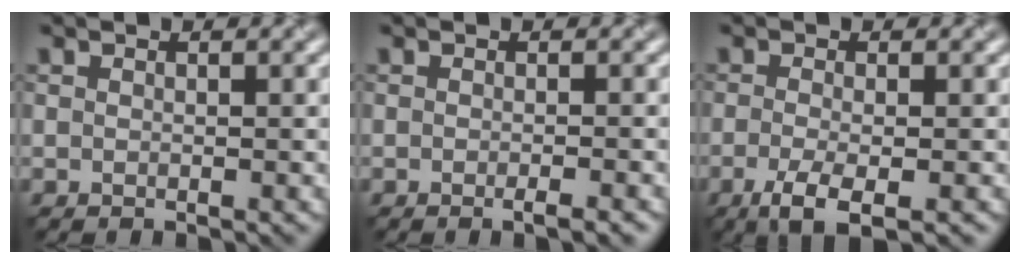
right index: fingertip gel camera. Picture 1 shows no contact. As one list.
[{"total": 1.6, "force": [-0.7, 0.3, 1.3], "torque": [-0.011, -0.003, -0.012]}, {"total": 3.6, "force": [-1.7, 1.0, 3.1], "torque": [-0.060, -0.008, -0.035]}]